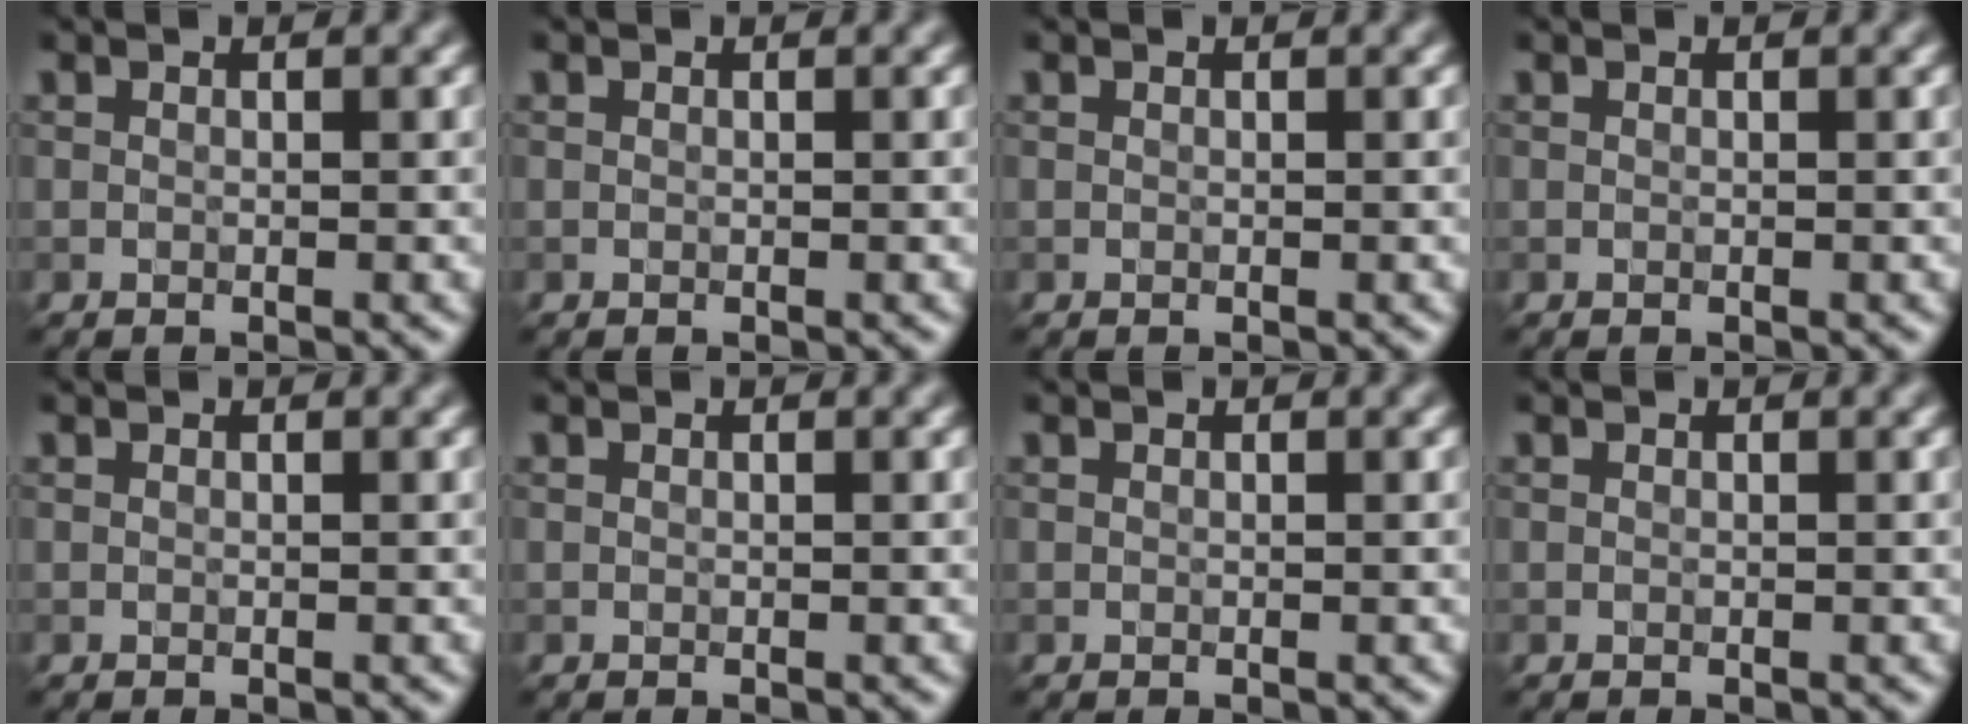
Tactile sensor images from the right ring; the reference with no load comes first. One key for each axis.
{"total": 0.0}
{"total": 0.0}
{"total": 0.0}
{"total": 0.0}
{"total": 0.0}
{"total": 0.0}
{"total": 0.0}